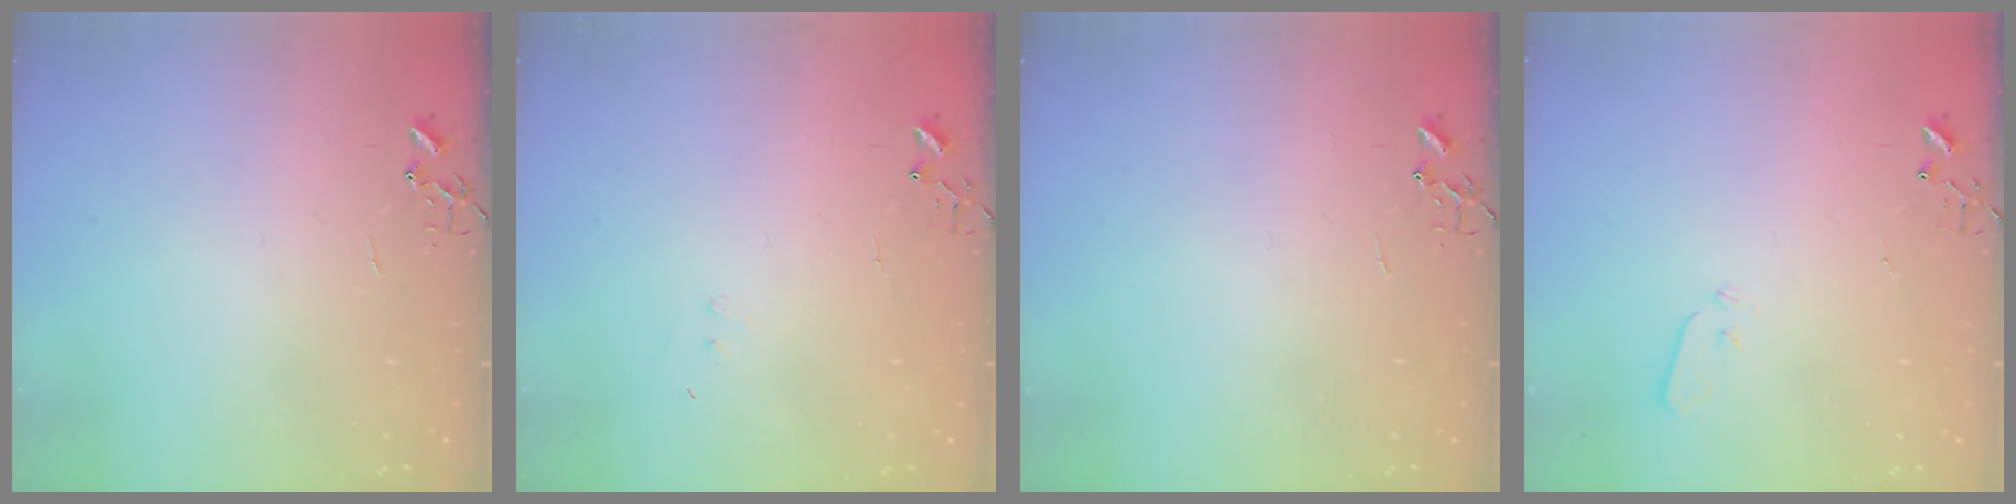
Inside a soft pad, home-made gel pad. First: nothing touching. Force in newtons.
{"total": 4.9, "press": 4.9, "slide": 0.3}
{"total": 0.0}
{"total": 3.6, "press": 3.6, "slide": 0.5}